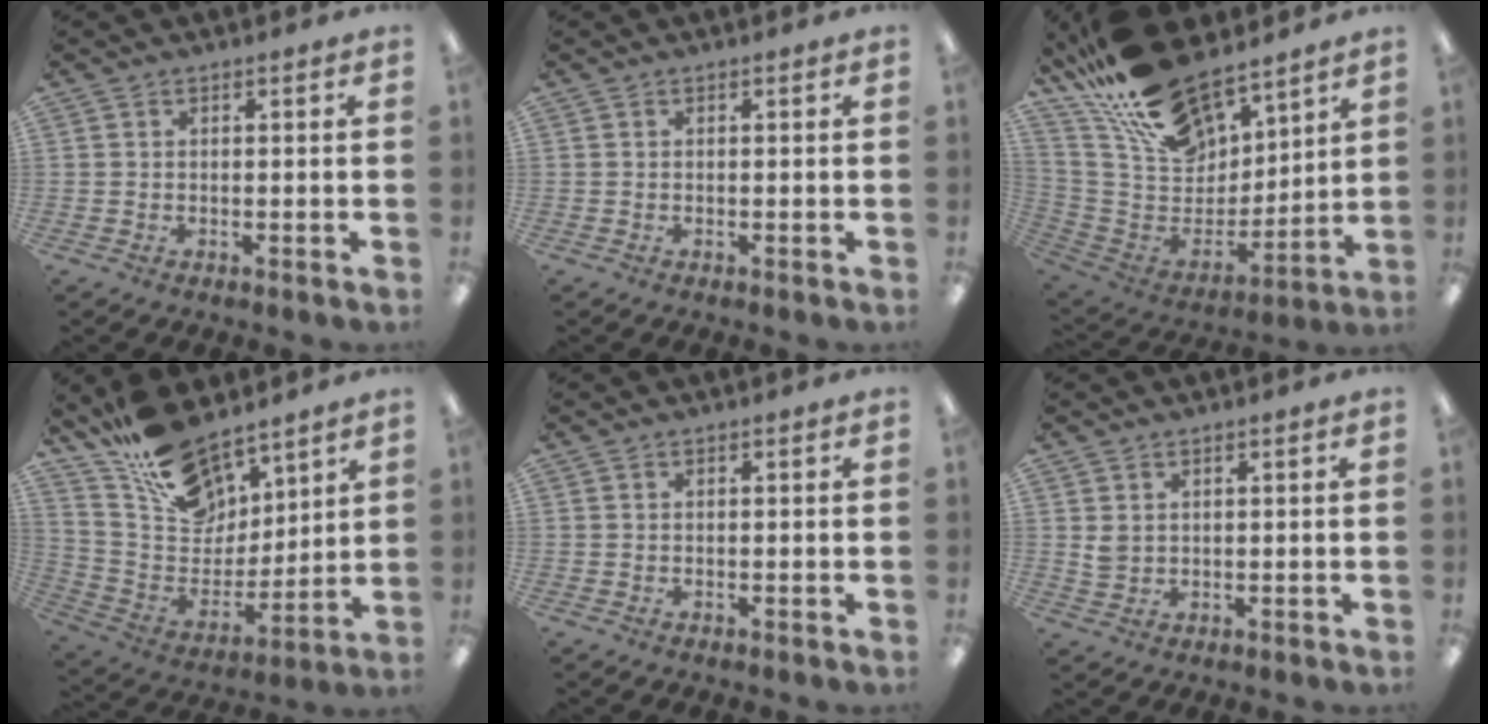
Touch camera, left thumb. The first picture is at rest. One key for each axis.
{"total": 0.0}
{"total": 23.3, "fx": 17.9, "fy": 10.4, "fz": 10.5, "tx": -0.214, "ty": -0.105, "tz": 0.326}
{"total": 17.8, "fx": 13.2, "fy": 9.6, "fz": 6.9, "tx": -0.143, "ty": -0.084, "tz": 0.250}
{"total": 0.0}
{"total": 2.7, "fx": 1.3, "fy": 1.8, "fz": 1.5, "tx": -0.031, "ty": 0.002, "tz": 0.024}